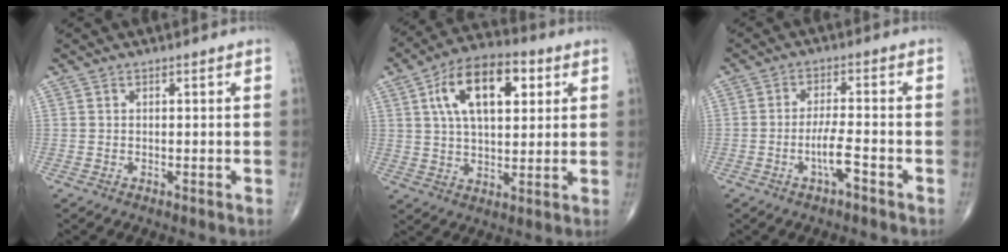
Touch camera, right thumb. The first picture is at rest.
{"total": 15.8, "force": [5.2, 8.2, 12.4], "torque": [-0.186, 0.004, 0.083]}
{"total": 4.9, "force": [-2.4, 0.9, 4.1], "torque": [-0.082, 0.018, -0.045]}